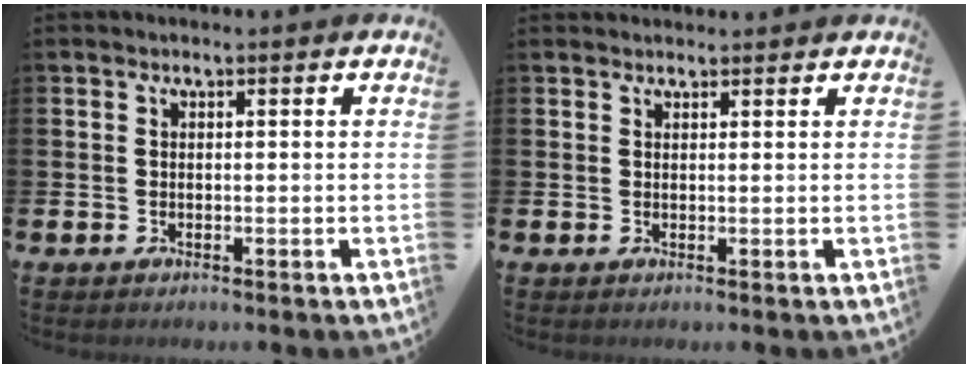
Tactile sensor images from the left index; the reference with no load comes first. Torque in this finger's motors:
{"motor_torque": [1.01, -1.13, 0.18, 0.06]}